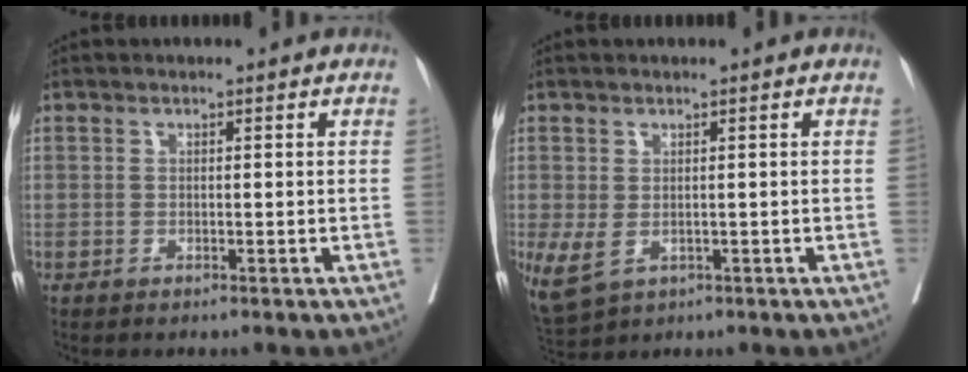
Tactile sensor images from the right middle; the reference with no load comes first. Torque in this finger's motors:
{"motor_torque": [0.13, -0.09, 0.57, 0.16]}